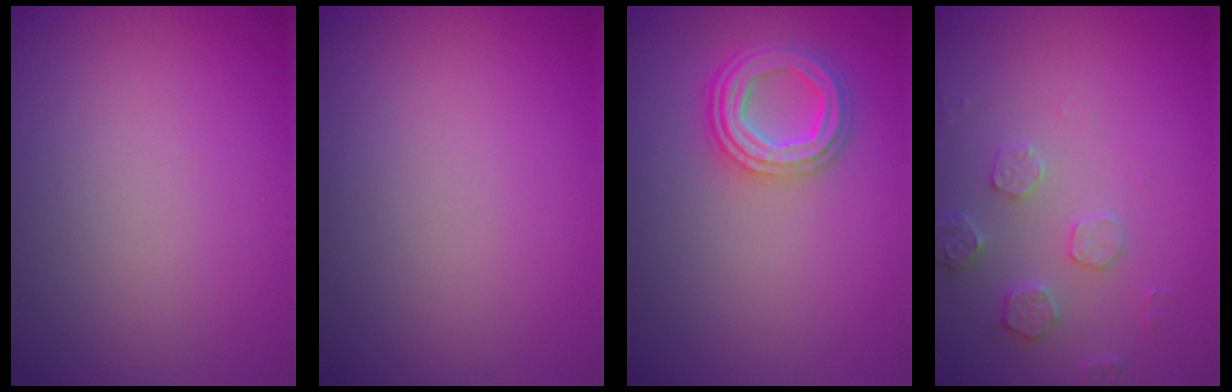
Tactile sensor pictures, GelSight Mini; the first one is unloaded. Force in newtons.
{"total": 0.0}
{"total": 3.5, "press": 3.4, "slide": 1.1}
{"total": 2.5, "press": 2.5, "slide": 0.5}